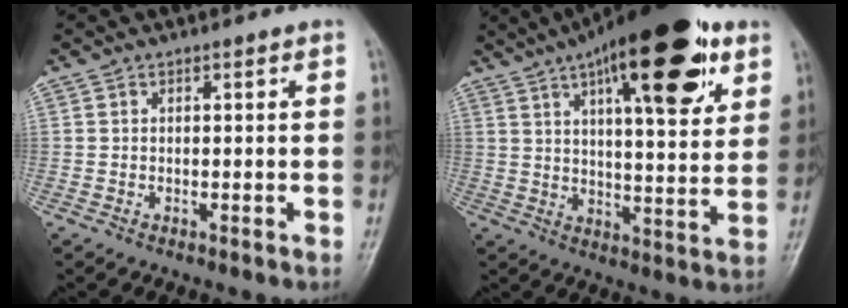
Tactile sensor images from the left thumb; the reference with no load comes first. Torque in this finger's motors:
{"motor_torque": [1.21, 0.40, 1.94, -0.83, 0.25]}